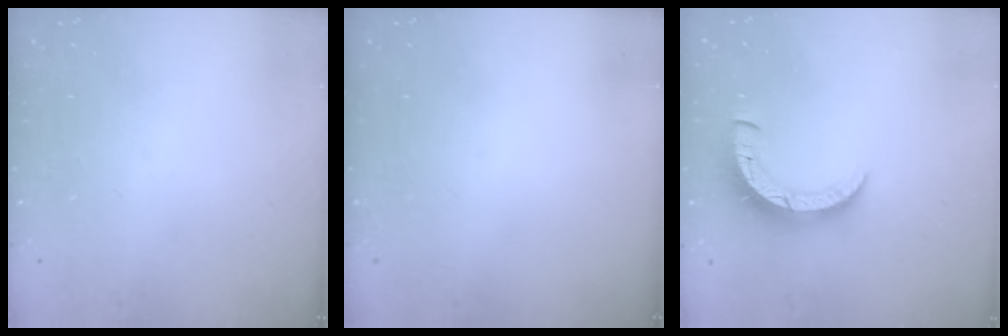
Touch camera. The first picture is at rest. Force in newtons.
{"total": 0.0}
{"total": 8.2, "press": 8.1, "slide": 1.0}